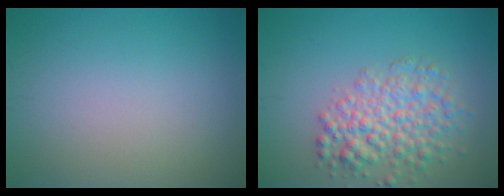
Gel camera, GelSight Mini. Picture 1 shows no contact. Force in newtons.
{"total": 5.1, "press": 5.1, "slide": 0.2}